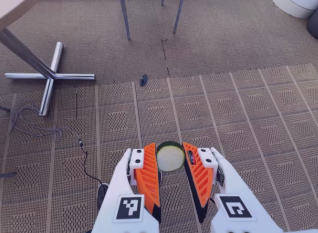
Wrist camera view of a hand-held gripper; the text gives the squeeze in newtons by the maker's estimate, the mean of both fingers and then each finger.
{"total": 7.8, "left": 7.7, "right": 8.0}